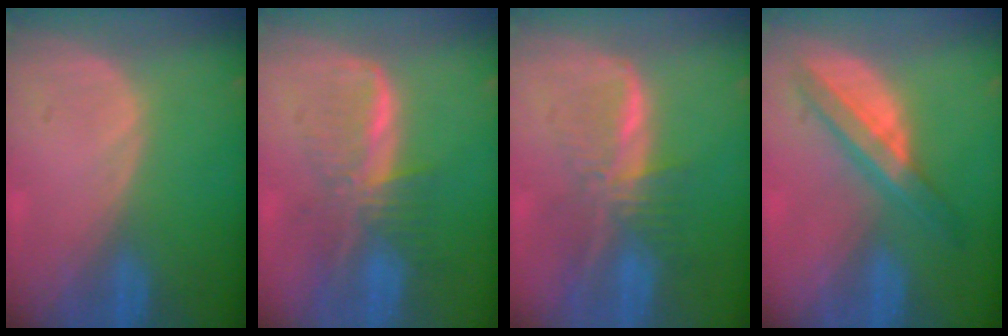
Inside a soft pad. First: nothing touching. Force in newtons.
{"total": 7.6, "press": 6.8, "slide": 3.5}
{"total": 8.2, "press": 6.8, "slide": 4.5}
{"total": 5.9, "press": 5.9, "slide": 0.1}